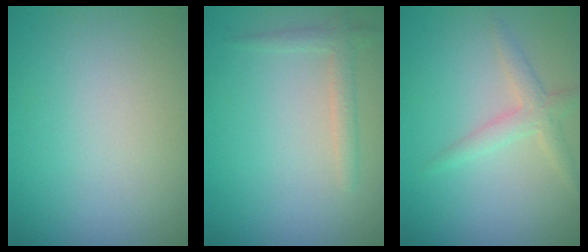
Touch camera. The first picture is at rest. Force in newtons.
{"total": 1.7, "press": 1.6, "slide": 0.1}
{"total": 2.2, "press": 2.1, "slide": 0.1}